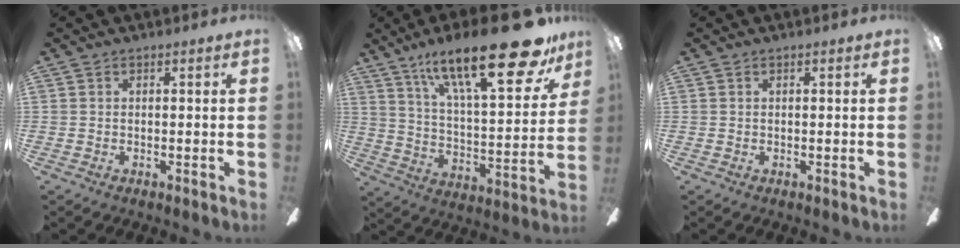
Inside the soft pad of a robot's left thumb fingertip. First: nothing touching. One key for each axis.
{"total": 28.1, "fx": 17.7, "fy": 8.1, "fz": 20.2, "tx": -0.305, "ty": -0.113, "tz": 0.282}
{"total": 0.0}